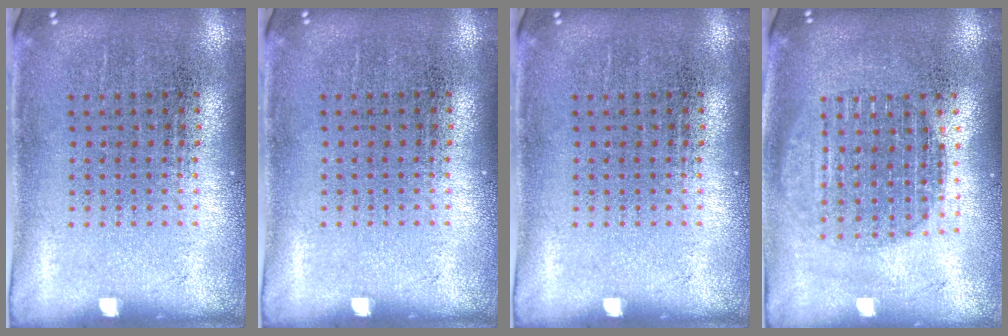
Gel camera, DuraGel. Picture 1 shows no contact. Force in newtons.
{"total": 0.0}
{"total": 0.0}
{"total": 1.7, "press": 1.5, "slide": 0.9}